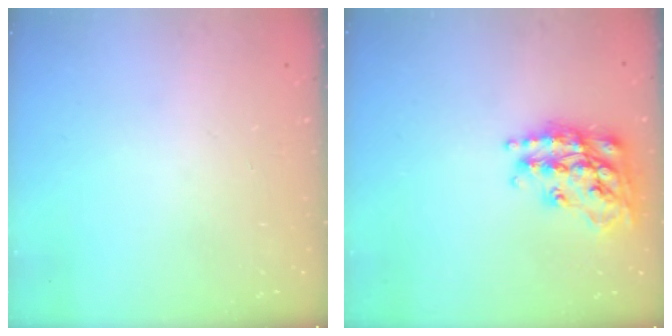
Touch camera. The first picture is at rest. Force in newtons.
{"total": 20.4, "press": 20.4, "slide": 1.4}